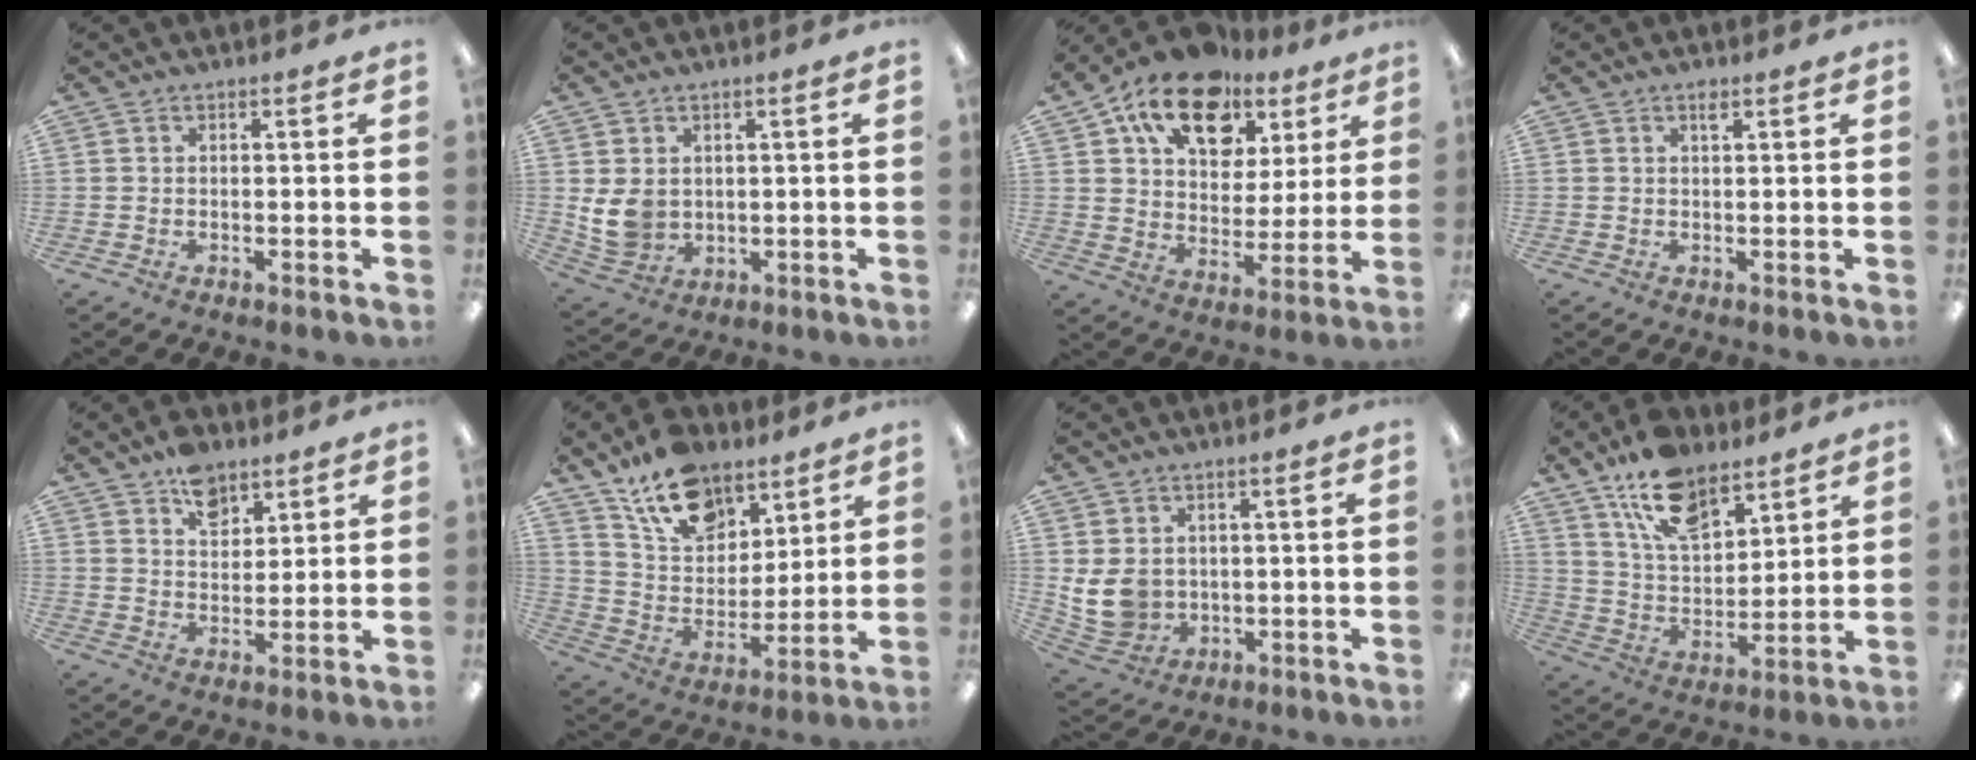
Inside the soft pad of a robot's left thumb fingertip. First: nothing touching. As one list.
[{"total": 7.1, "force": [1.6, 5.9, 3.7], "torque": [-0.086, 0.000, 0.035]}, {"total": 16.5, "force": [10.6, 10.0, 7.8], "torque": [-0.139, -0.052, 0.192]}, {"total": 1.4, "force": [1.0, 0.4, 0.9], "torque": [-0.013, -0.002, 0.015]}, {"total": 7.9, "force": [5.5, 4.7, 3.1], "torque": [-0.040, -0.025, 0.097]}, {"total": 16.0, "force": [11.1, 9.2, 6.8], "torque": [-0.115, -0.057, 0.207]}, {"total": 8.2, "force": [1.0, 7.1, 3.9], "torque": [-0.098, 0.004, 0.027]}, {"total": 14.7, "force": [10.0, 7.4, 7.8], "torque": [-0.137, -0.044, 0.184]}]